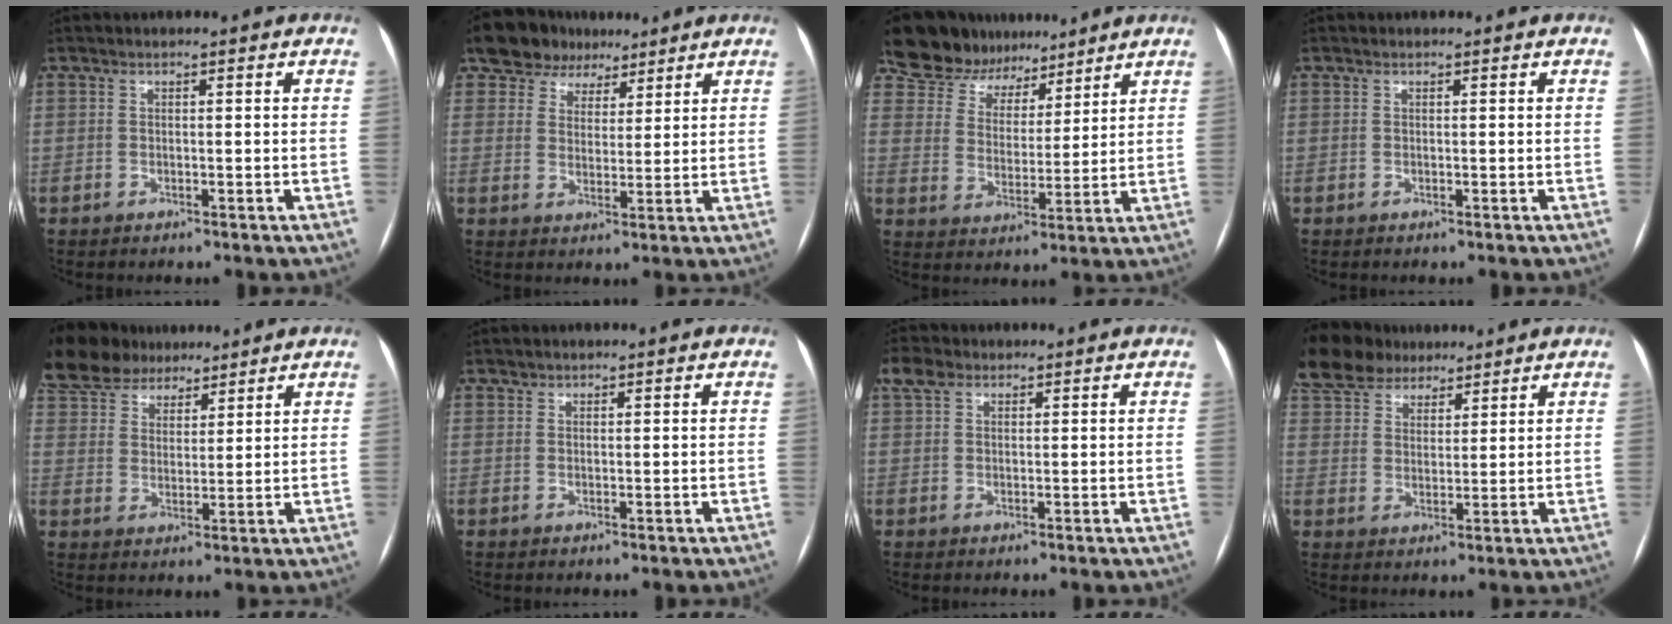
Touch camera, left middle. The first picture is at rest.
{"total": 7.7, "force": [5.5, 5.1, 1.5], "torque": [-0.018, 0.024, 0.093]}
{"total": 12.1, "force": [10.2, 6.0, 2.5], "torque": [-0.047, 0.024, 0.177]}
{"total": 0.0}
{"total": 12.7, "force": [10.6, 5.7, 3.9], "torque": [-0.085, 0.043, 0.191]}
{"total": 0.5, "force": [0.4, 0.2, -0.1], "torque": [0.003, -0.002, 0.005]}
{"total": 3.0, "force": [1.9, 1.8, 1.5], "torque": [-0.037, 0.021, 0.039]}
{"total": 11.1, "force": [9.3, 5.2, 3.4], "torque": [-0.073, 0.039, 0.169]}